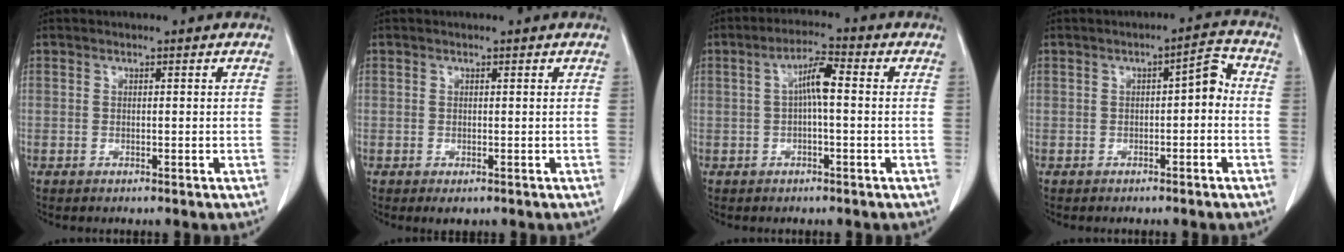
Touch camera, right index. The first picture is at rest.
{"total": 1.2, "force": [-0.5, 0.9, 0.6], "torque": [-0.004, 0.002, -0.003]}
{"total": 4.8, "force": [0.3, 0.7, 4.7], "torque": [-0.085, 0.015, 0.003]}
{"total": 4.0, "force": [-0.6, 1.5, 3.6], "torque": [-0.048, 0.020, -0.010]}